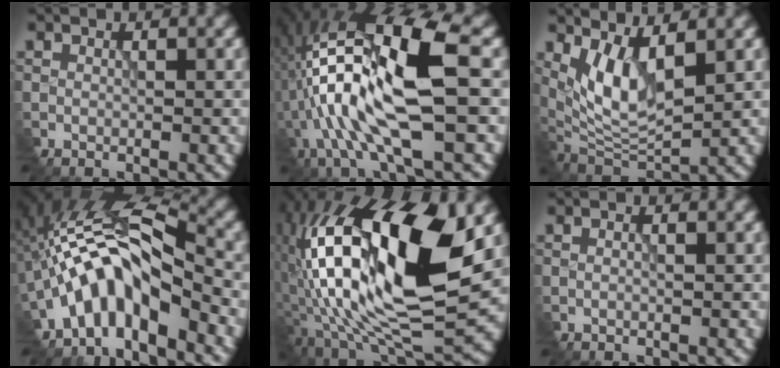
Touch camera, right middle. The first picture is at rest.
{"total": 13.1, "force": [-2.1, 3.4, 12.5], "torque": [-0.248, 0.023, -0.036]}
{"total": 5.5, "force": [1.3, 2.3, 4.8], "torque": [-0.095, -0.021, 0.035]}
{"total": 8.6, "force": [-3.9, 3.0, 7.1], "torque": [-0.123, 0.028, -0.081]}
{"total": 18.2, "force": [1.4, 7.8, 16.4], "torque": [-0.292, 0.009, 0.018]}
{"total": 0.7, "force": [-0.3, 0.3, 0.5], "torque": [-0.003, -0.004, -0.005]}